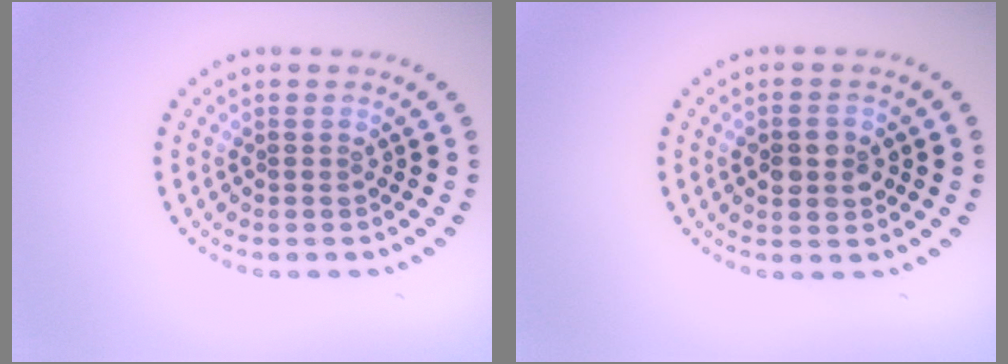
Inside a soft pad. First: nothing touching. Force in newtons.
{"total": 2.8, "press": 2.8, "slide": 0.2}